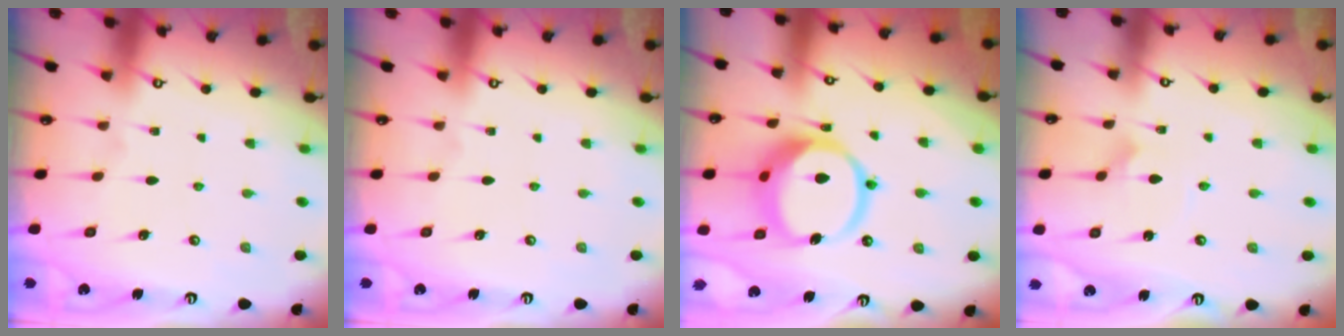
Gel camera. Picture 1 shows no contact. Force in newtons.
{"total": 0.0}
{"total": 15.0, "press": 14.9, "slide": 1.8}
{"total": 2.3, "press": 2.3, "slide": 0.1}